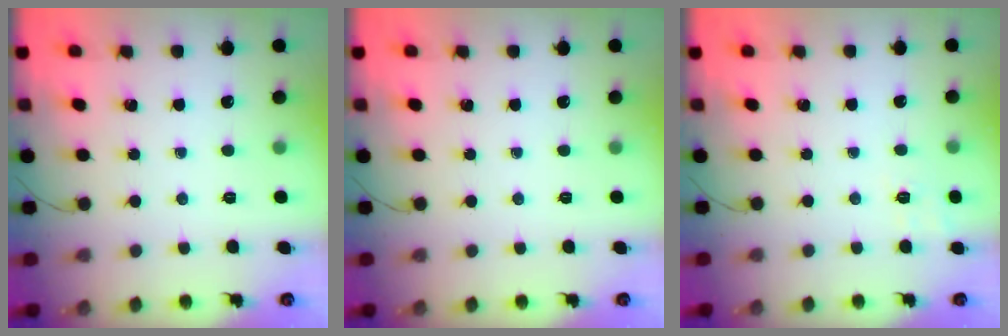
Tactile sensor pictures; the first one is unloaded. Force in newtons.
{"total": 0.0}
{"total": 8.3, "press": 8.0, "slide": 2.0}